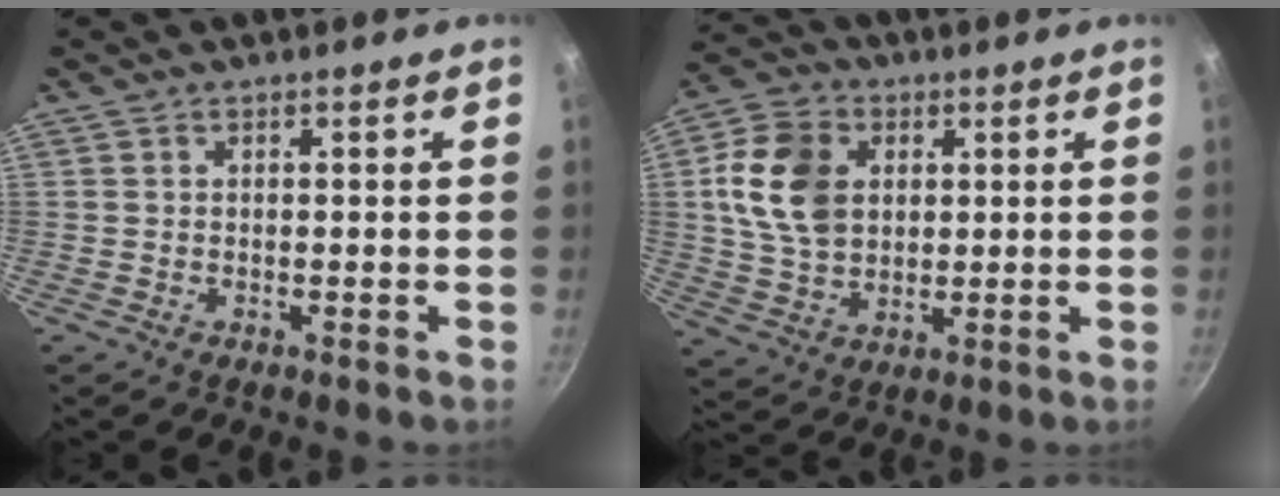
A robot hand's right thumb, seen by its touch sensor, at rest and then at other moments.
{"total": 13.7, "force": [2.7, 10.0, 8.9], "torque": [-0.152, -0.003, 0.049]}